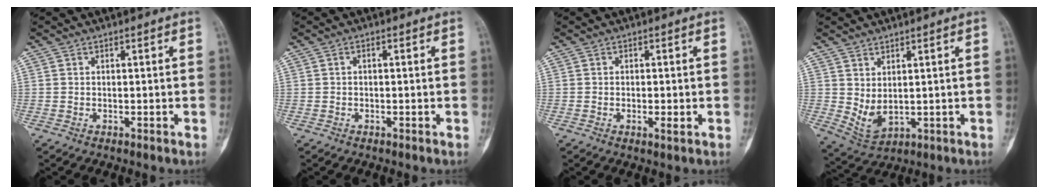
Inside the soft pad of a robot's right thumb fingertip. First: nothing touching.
{"total": 0.6, "force": [0.0, 0.3, 0.5], "torque": [-0.007, 0.003, -0.003]}
{"total": 1.9, "force": [-0.4, 0.7, 1.7], "torque": [-0.030, -0.003, -0.006]}
{"total": 5.4, "force": [1.0, 2.9, 4.3], "torque": [-0.074, -0.015, 0.039]}